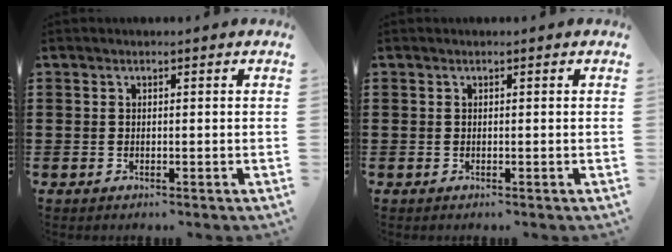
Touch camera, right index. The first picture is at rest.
{"total": 0.0}